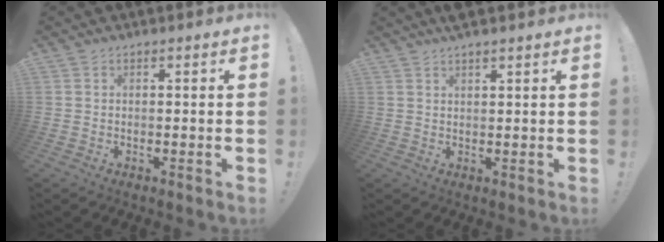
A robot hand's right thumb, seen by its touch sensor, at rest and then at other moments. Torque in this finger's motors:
{"motor_torque": [0.20, 0.78, 0.47, 0.30, 0.00]}